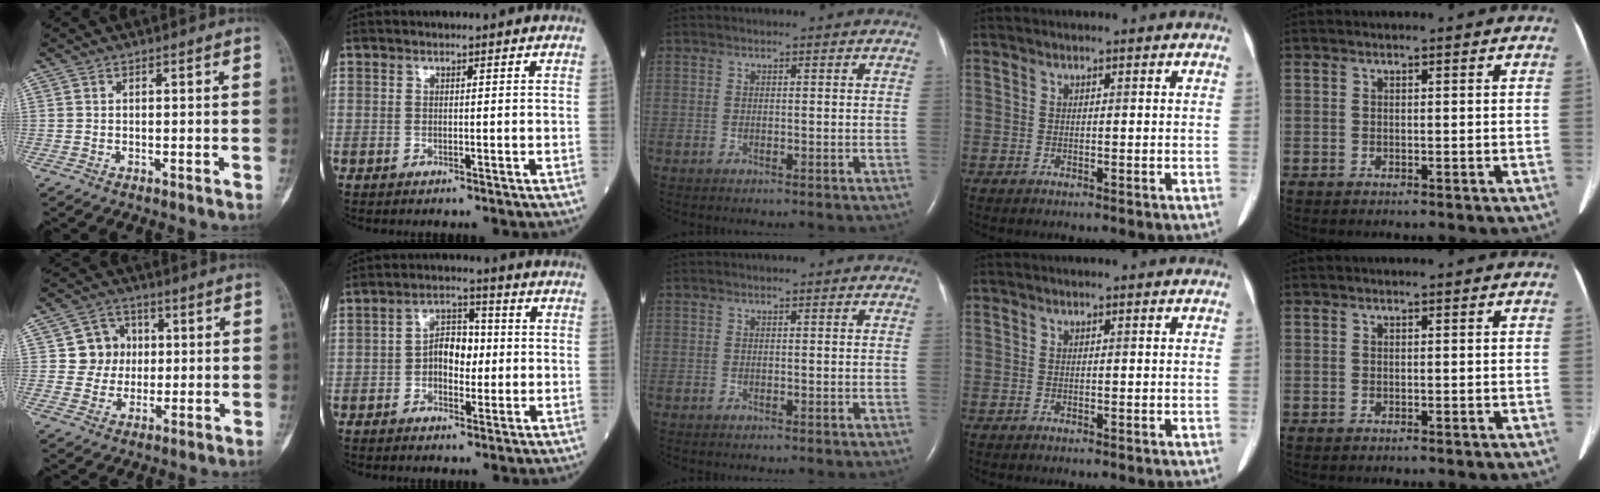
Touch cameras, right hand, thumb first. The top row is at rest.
{"thumb": {"total": 7.5, "force": [0.9, 7.1, 1.9], "torque": [0.015, 0.010, 0.011]}, "index": {"total": 6.0, "force": [-0.4, 3.5, 4.9], "torque": [-0.081, 0.018, -0.010]}}